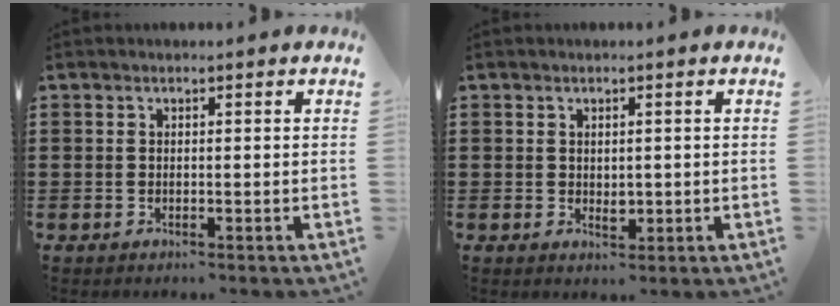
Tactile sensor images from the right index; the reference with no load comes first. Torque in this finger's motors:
{"motor_torque": [0.38, 0.38, 0.00, 0.00]}